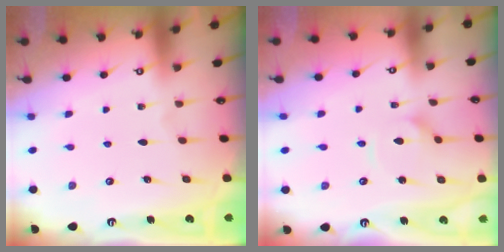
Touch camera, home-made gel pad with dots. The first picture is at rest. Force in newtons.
{"total": 3.4, "press": 3.4, "slide": 0.3}